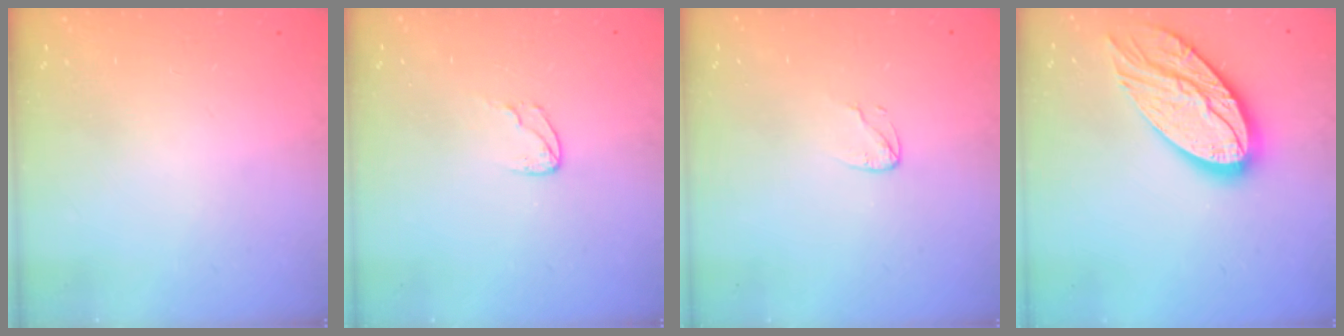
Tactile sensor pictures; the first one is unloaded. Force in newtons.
{"total": 3.9, "press": 3.9, "slide": 0.2}
{"total": 4.0, "press": 3.9, "slide": 0.3}
{"total": 20.1, "press": 20.0, "slide": 1.7}